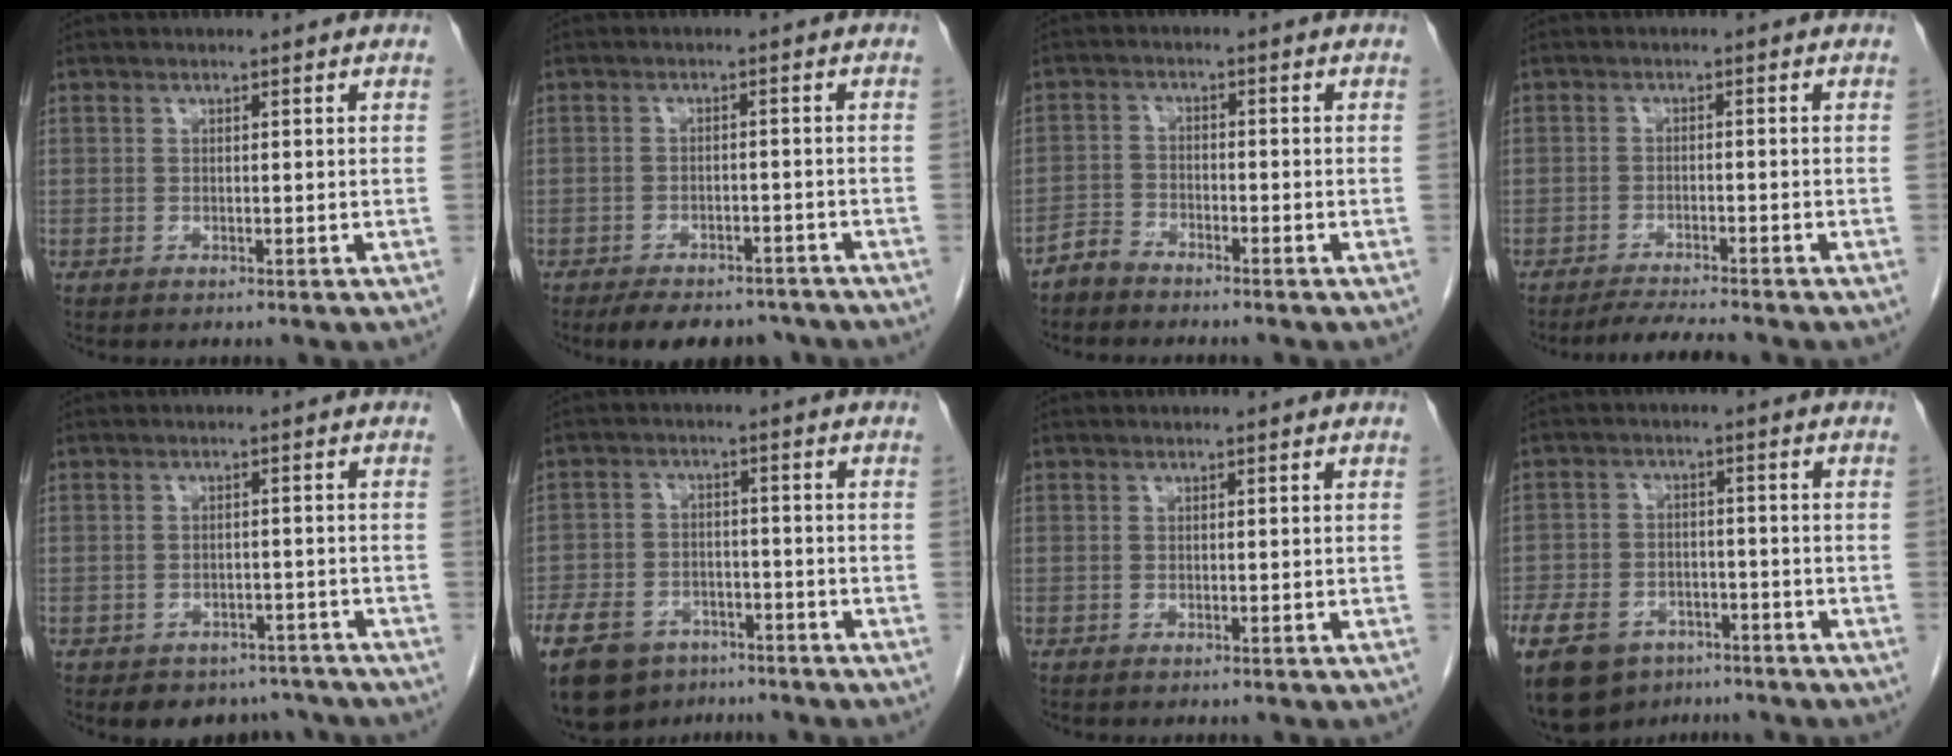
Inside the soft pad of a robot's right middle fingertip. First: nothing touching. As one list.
[{"total": 9.9, "force": [-8.3, 4.0, 3.4], "torque": [-0.043, 0.003, -0.108]}, {"total": 2.8, "force": [-2.6, 0.8, 0.0], "torque": [-0.001, -0.002, -0.053]}, {"total": 3.9, "force": [-3.7, -0.4, 1.0], "torque": [-0.020, -0.016, -0.064]}, {"total": 7.1, "force": [-6.1, 3.6, 0.8], "torque": [0.007, 0.012, -0.072]}, {"total": 17.4, "force": [-11.4, 10.6, 7.8], "torque": [-0.214, -0.014, -0.171]}, {"total": 0.0}, {"total": 19.9, "force": [-12.2, 12.9, 9.1], "torque": [-0.275, -0.022, -0.181]}]